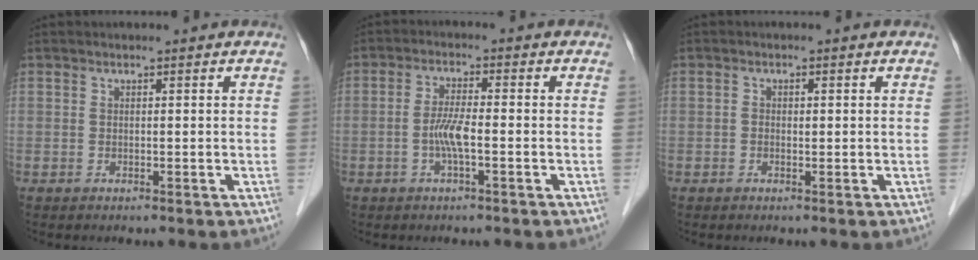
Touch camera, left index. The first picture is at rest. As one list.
[{"total": 3.8, "force": [-1.0, 0.4, 3.6], "torque": [-0.083, 0.001, -0.023]}, {"total": 0.9, "force": [0.1, 0.6, 0.6], "torque": [-0.018, 0.003, 0.001]}]